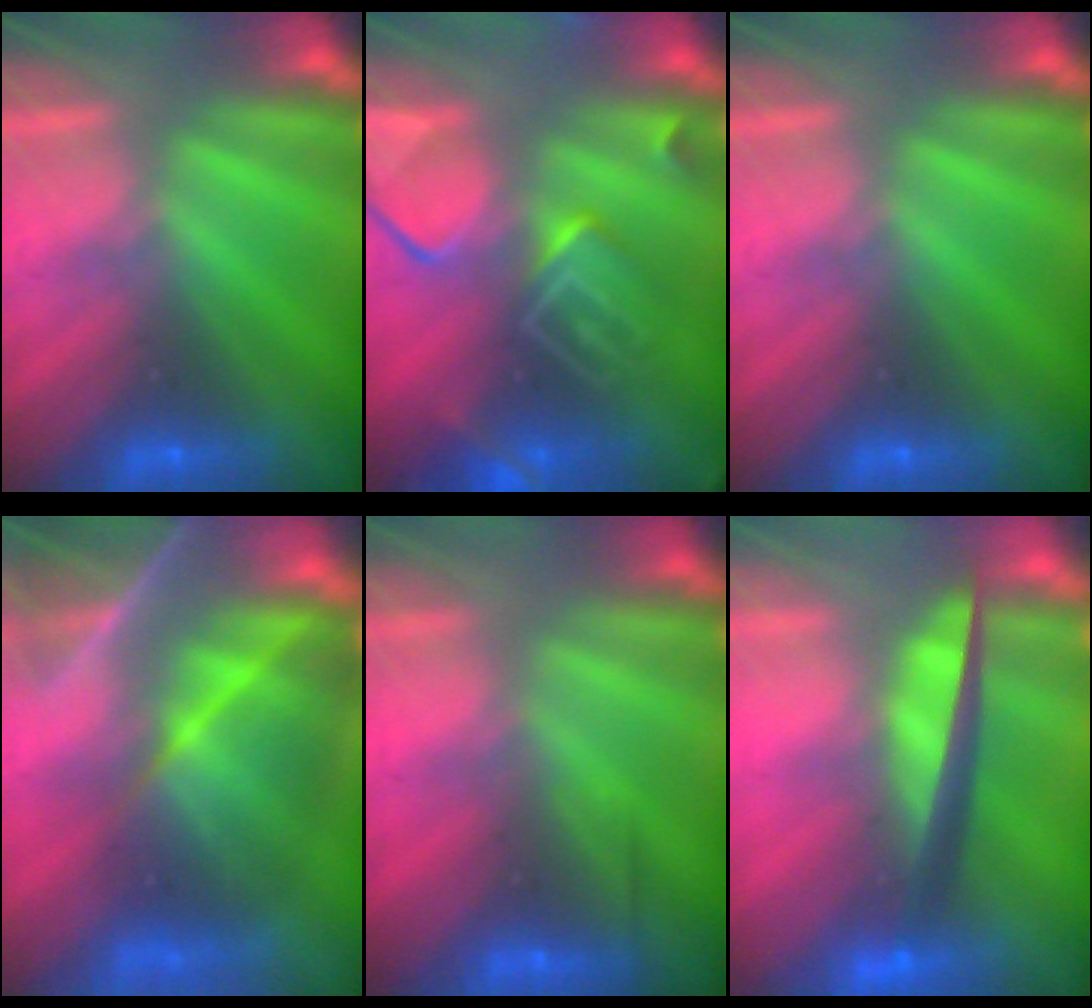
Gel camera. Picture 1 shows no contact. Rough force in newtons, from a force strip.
{"total": 6.1}
{"total": 0.0}
{"total": 7.7}
{"total": 2.5}
{"total": 5.7}